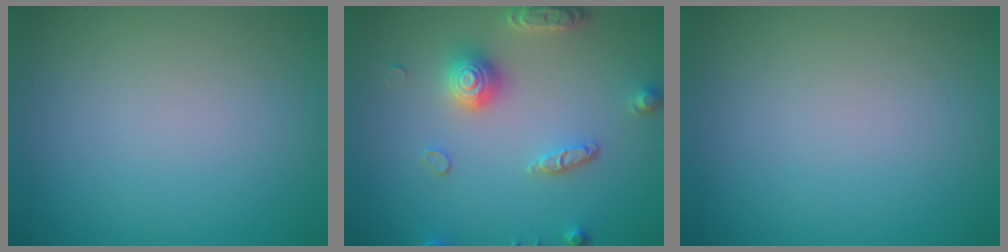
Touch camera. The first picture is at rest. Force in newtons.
{"total": 4.1, "press": 3.5, "slide": 2.1}
{"total": 0.0}